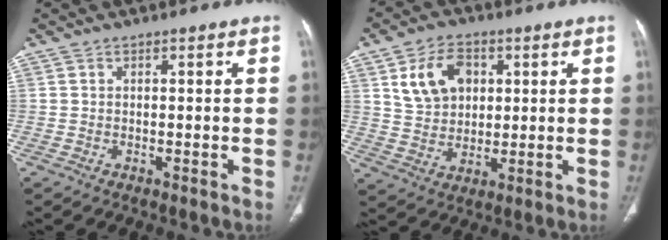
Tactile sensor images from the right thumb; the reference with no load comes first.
{"total": 10.4, "force": [3.5, 7.6, 6.2], "torque": [-0.085, -0.005, 0.071]}